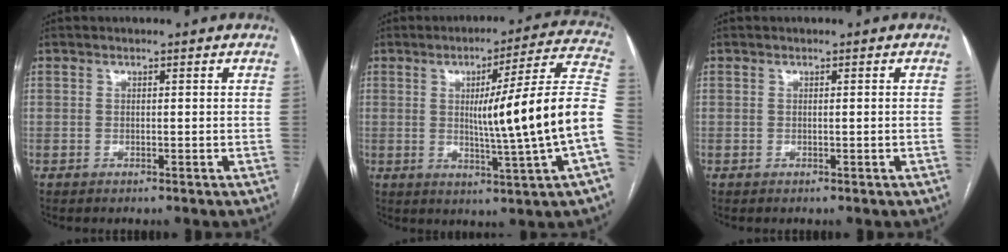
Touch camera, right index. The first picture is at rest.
{"total": 17.4, "force": [-1.3, -1.9, 17.3], "torque": [-0.231, 0.005, -0.026]}
{"total": 0.0}